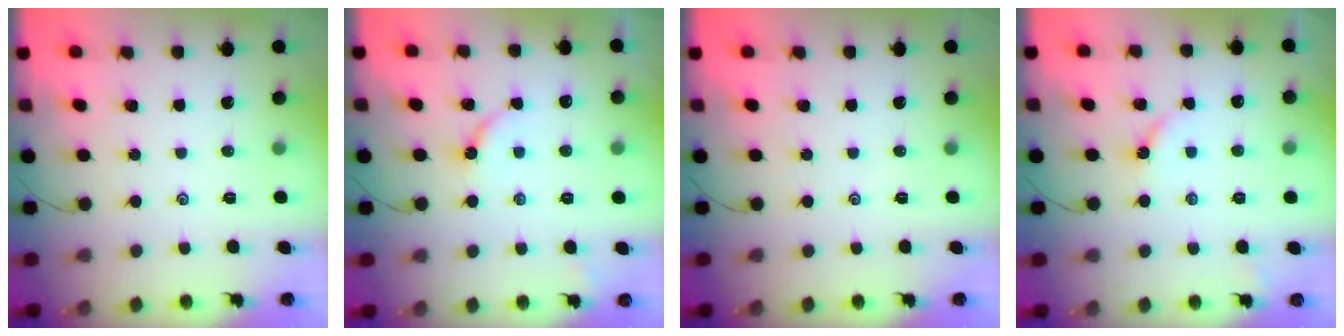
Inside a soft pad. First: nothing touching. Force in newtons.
{"total": 4.7, "press": 4.6, "slide": 0.6}
{"total": 0.0}
{"total": 3.2, "press": 3.2, "slide": 0.4}